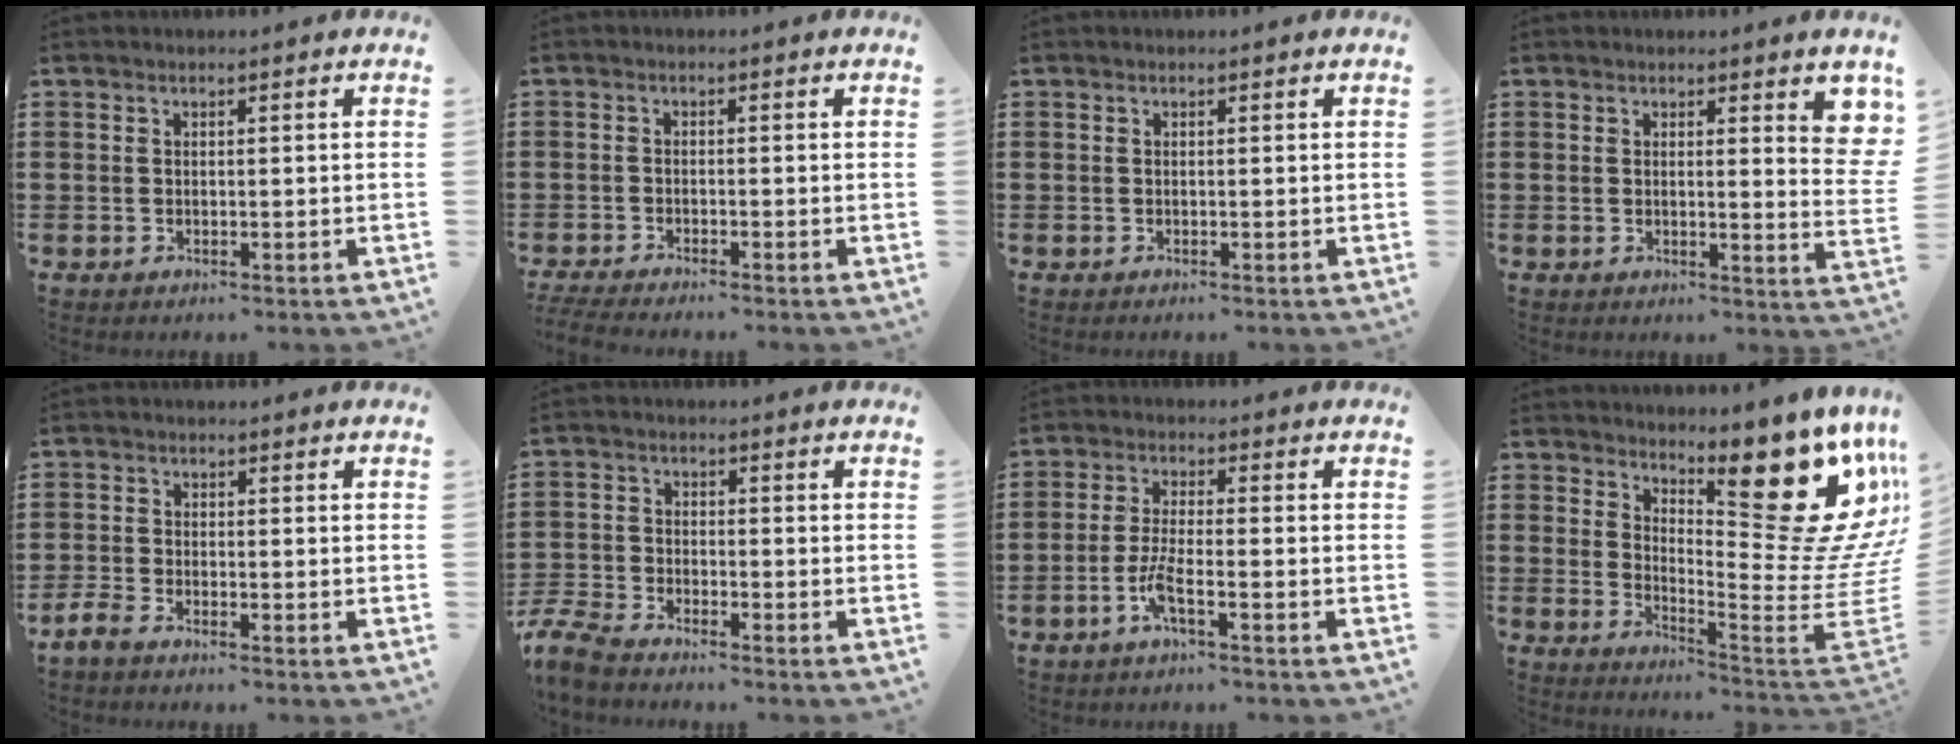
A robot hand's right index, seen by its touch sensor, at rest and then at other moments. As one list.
[{"total": 2.3, "force": [-2.2, -0.2, 0.5], "torque": [-0.016, -0.007, -0.047]}, {"total": 0.0}, {"total": 3.9, "force": [1.6, 0.7, 3.4], "torque": [-0.047, -0.009, 0.024]}, {"total": 2.0, "force": [-1.9, 0.1, 0.6], "torque": [-0.029, -0.001, -0.044]}, {"total": 5.0, "force": [-4.9, 0.4, 1.0], "torque": [-0.052, -0.009, -0.106]}, {"total": 4.5, "force": [-2.6, 0.3, 3.7], "torque": [-0.091, -0.011, -0.056]}, {"total": 18.1, "force": [8.7, 6.9, 14.3], "torque": [-0.188, -0.074, 0.139]}]